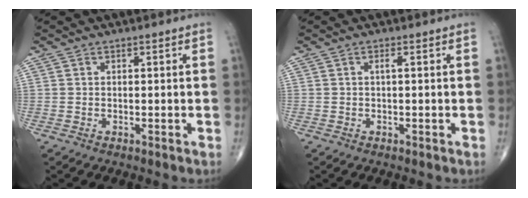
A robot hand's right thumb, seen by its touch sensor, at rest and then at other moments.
{"total": 0.7, "force": [0.1, 0.0, 0.7], "torque": [-0.017, -0.001, -0.001]}